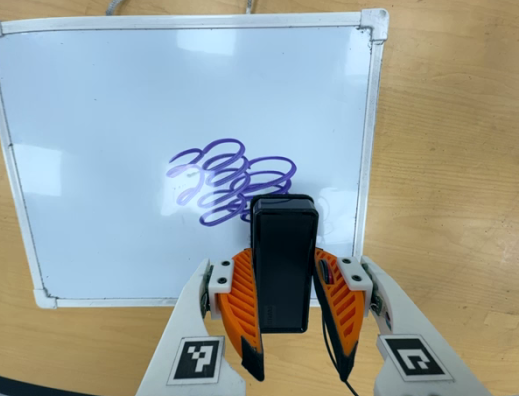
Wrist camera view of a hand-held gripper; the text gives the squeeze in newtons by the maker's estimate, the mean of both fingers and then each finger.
{"total": 4.1, "left": 2.6, "right": 5.5}